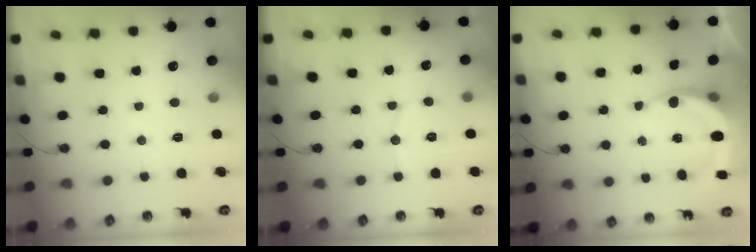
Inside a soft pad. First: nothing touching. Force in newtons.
{"total": 6.1, "press": 6.1, "slide": 0.1}
{"total": 6.4, "press": 6.3, "slide": 1.4}